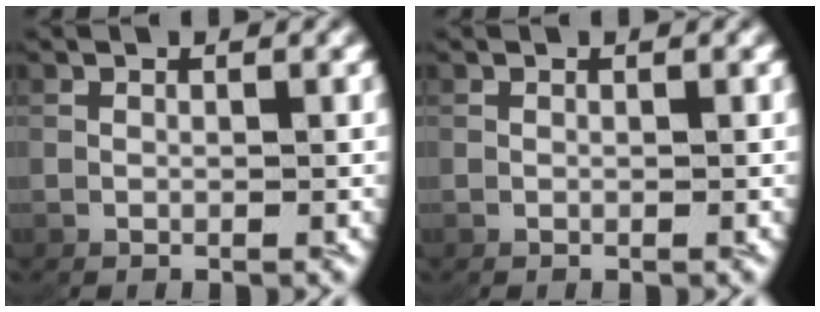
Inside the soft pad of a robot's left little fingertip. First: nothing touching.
{"total": 0.0}